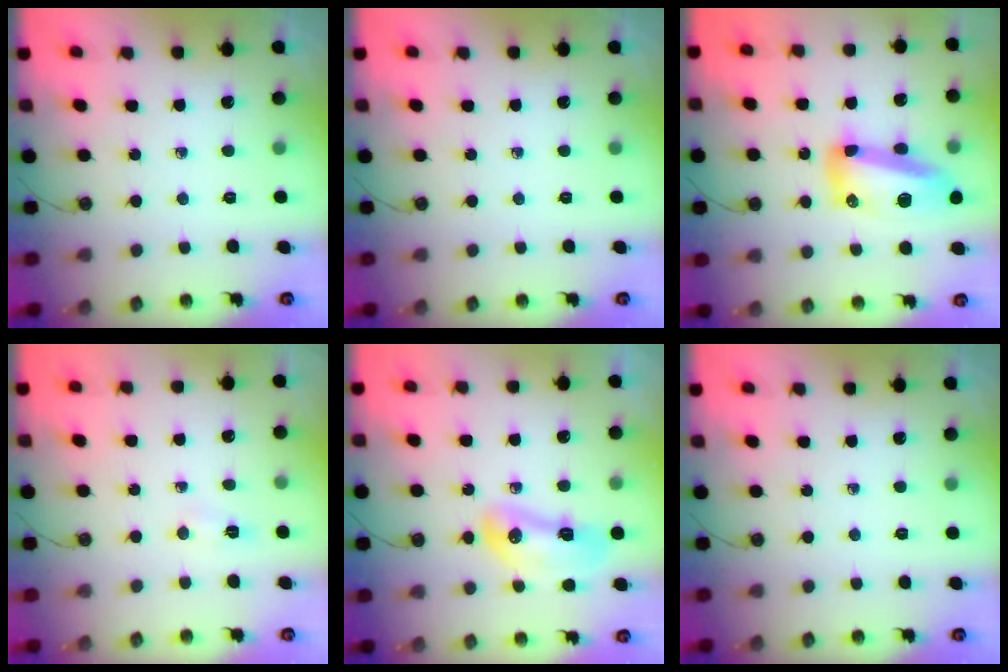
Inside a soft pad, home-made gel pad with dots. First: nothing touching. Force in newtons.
{"total": 0.0}
{"total": 15.4, "press": 15.3, "slide": 1.5}
{"total": 2.9, "press": 2.9, "slide": 0.4}
{"total": 11.5, "press": 10.8, "slide": 3.8}
{"total": 0.0}